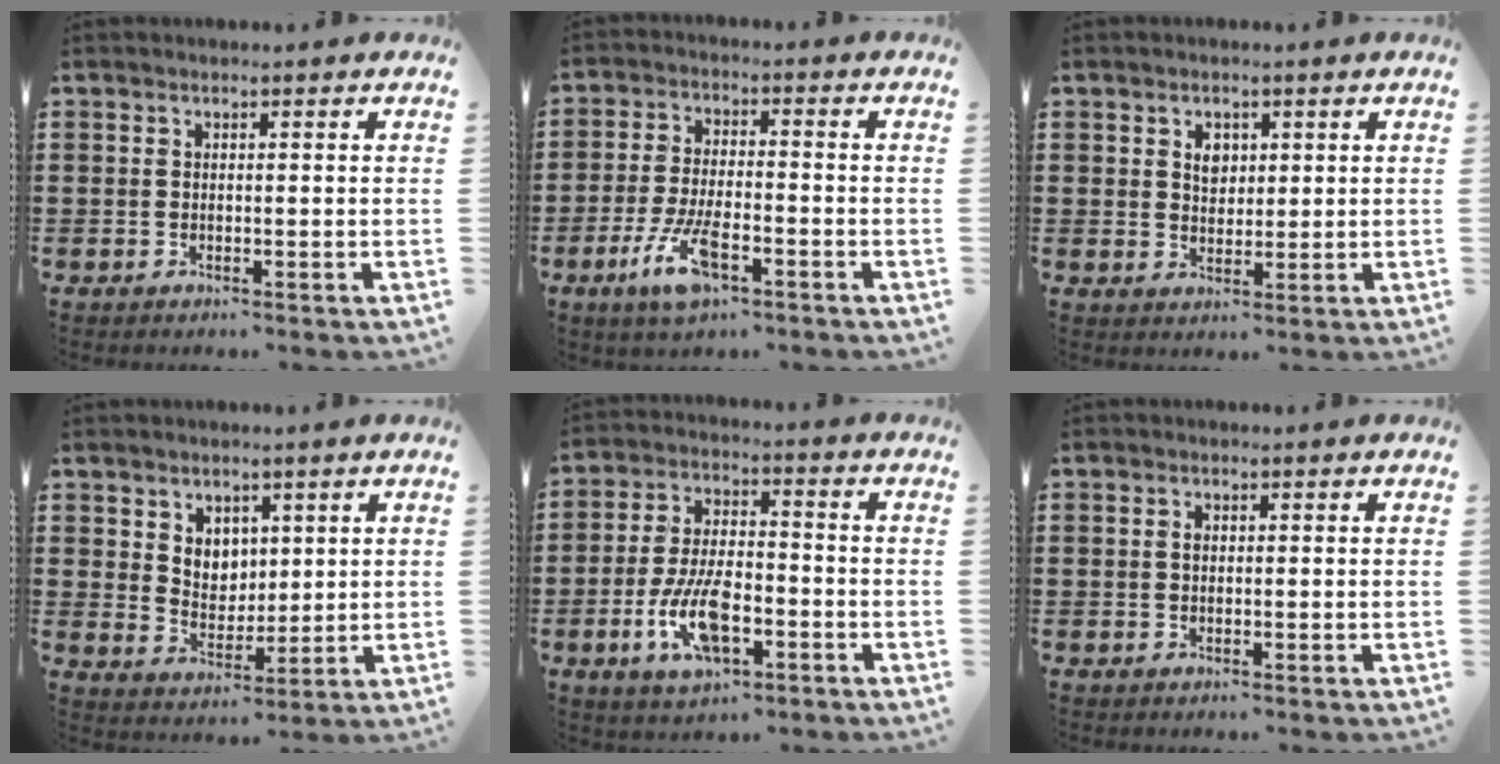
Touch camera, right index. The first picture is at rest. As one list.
[{"total": 8.2, "force": [-3.9, 2.8, 6.6], "torque": [-0.142, -0.006, -0.071]}, {"total": 2.8, "force": [1.1, 2.0, 1.6], "torque": [-0.022, 0.001, 0.015]}, {"total": 4.6, "force": [2.7, 3.6, 0.9], "torque": [-0.030, 0.001, 0.049]}, {"total": 10.0, "force": [-3.8, 4.5, 8.0], "torque": [-0.176, -0.002, -0.070]}, {"total": 0.6, "force": [0.1, 0.4, 0.5], "torque": [-0.011, -0.001, 0.002]}]